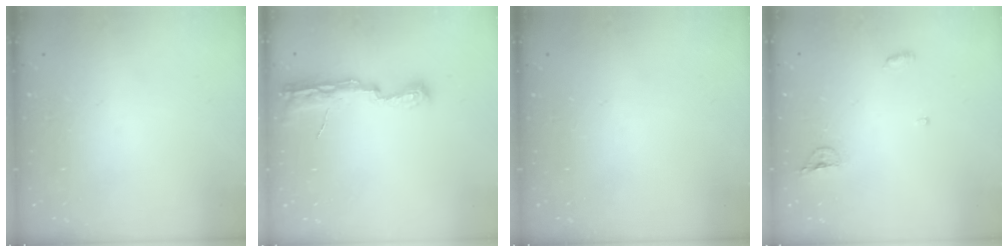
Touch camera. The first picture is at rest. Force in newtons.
{"total": 8.0, "press": 8.0, "slide": 0.7}
{"total": 0.0}
{"total": 4.8, "press": 4.7, "slide": 1.1}